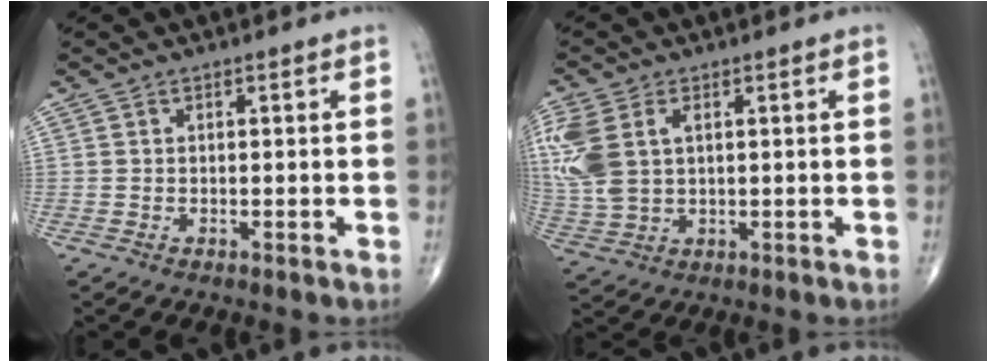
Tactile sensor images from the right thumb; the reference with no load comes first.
{"total": 11.7, "force": [3.0, 7.3, 8.7], "torque": [-0.223, 0.006, 0.067]}